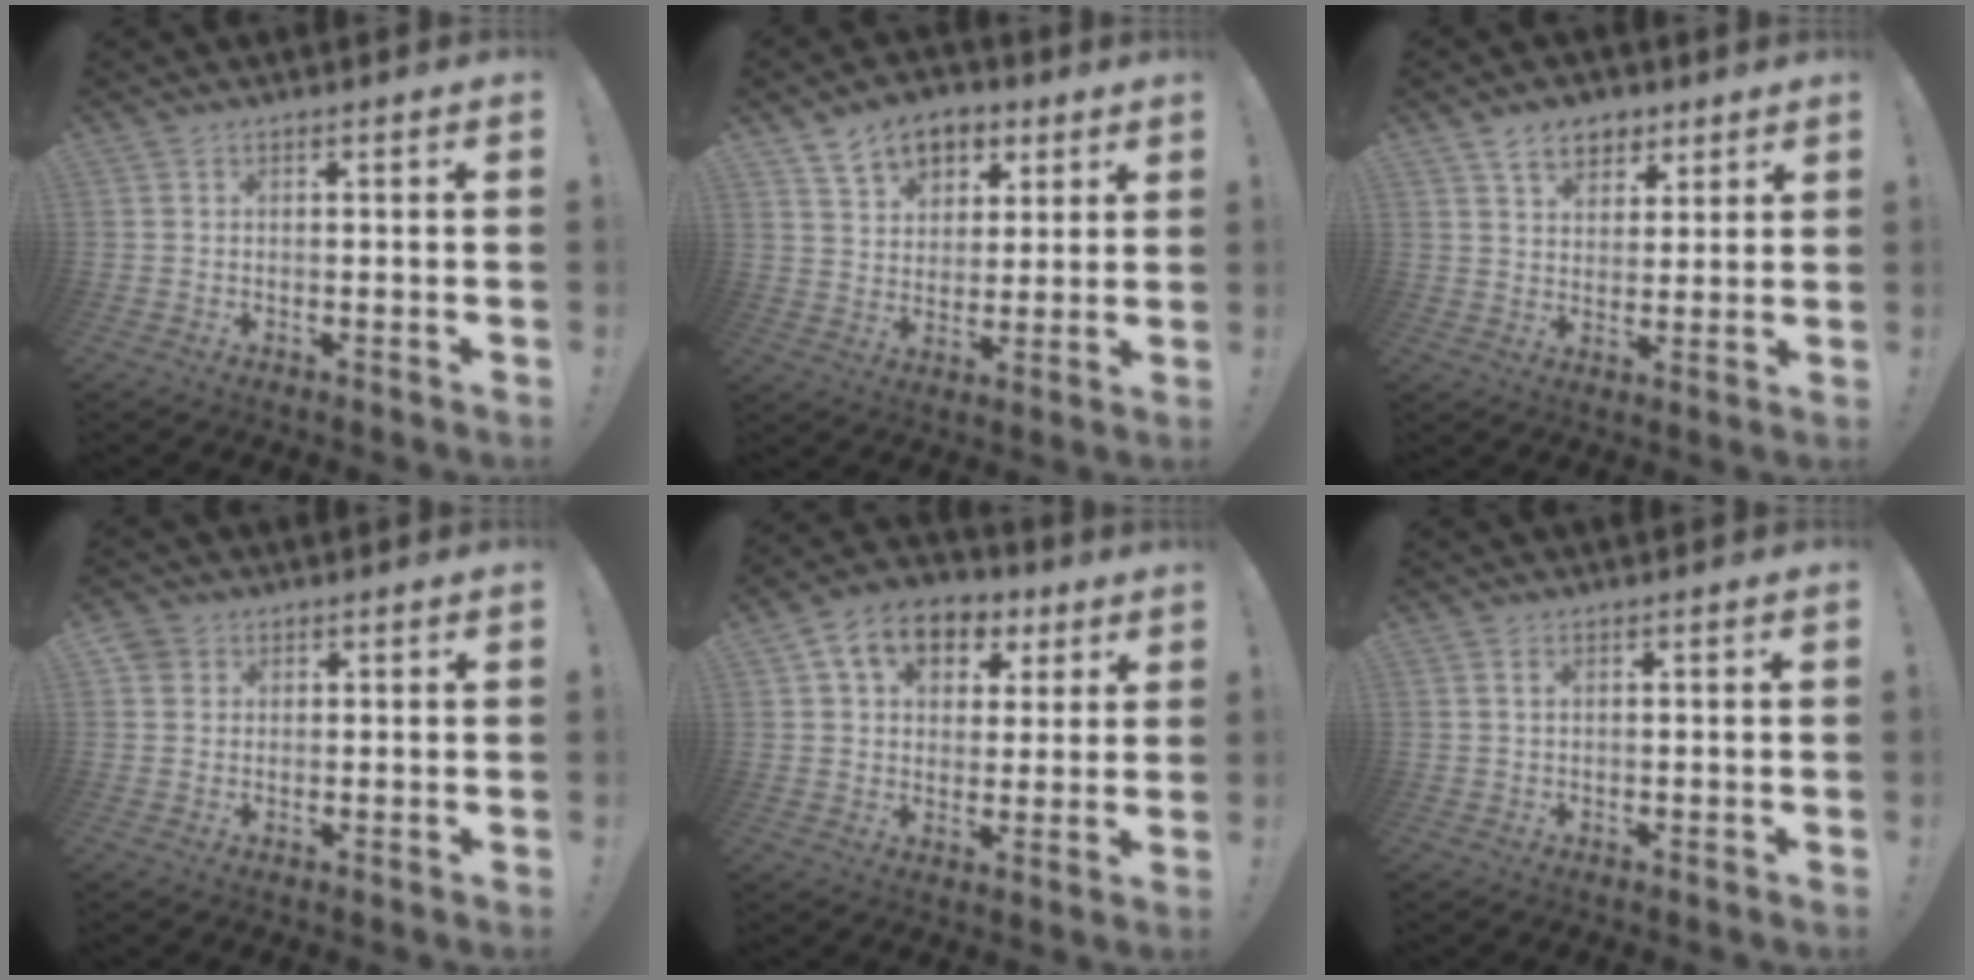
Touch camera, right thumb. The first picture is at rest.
{"total": 11.0, "force": [6.4, 7.8, 4.4], "torque": [-0.062, -0.035, 0.124]}
{"total": 8.7, "force": [5.4, 6.0, 3.4], "torque": [-0.045, -0.024, 0.102]}
{"total": 2.8, "force": [1.5, 2.3, 0.7], "torque": [-0.015, -0.002, 0.028]}
{"total": 11.5, "force": [5.2, 8.5, 5.7], "torque": [-0.081, -0.018, 0.099]}
{"total": 1.0, "force": [0.4, 0.2, 0.9], "torque": [-0.015, -0.001, 0.006]}